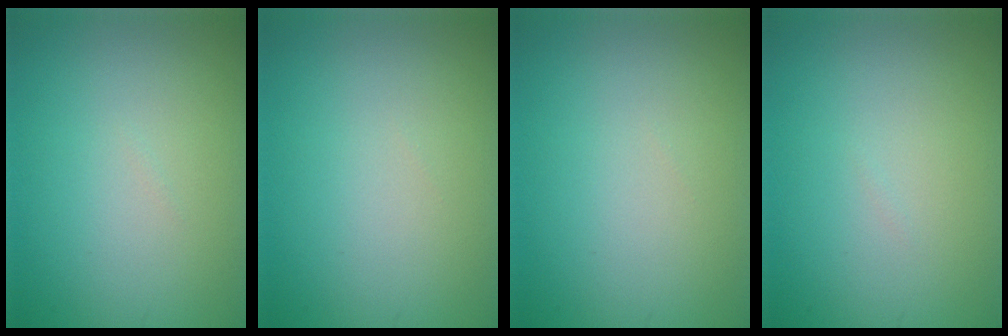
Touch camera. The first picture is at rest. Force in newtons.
{"total": 0.0}
{"total": 0.0}
{"total": 0.0}